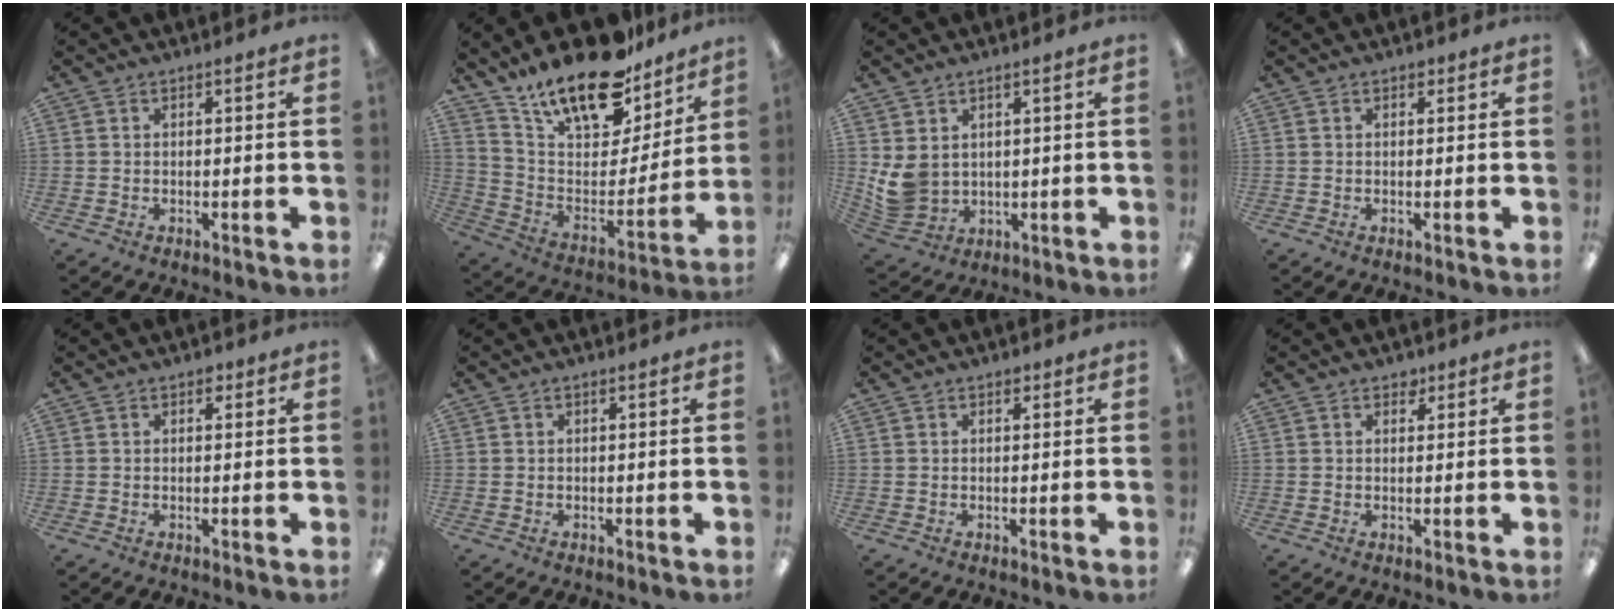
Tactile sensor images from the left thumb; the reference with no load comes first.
{"total": 22.0, "force": [17.1, 8.8, 10.6], "torque": [-0.188, -0.115, 0.304]}
{"total": 6.9, "force": [2.0, 5.6, 3.5], "torque": [-0.083, -0.008, 0.042]}
{"total": 0.9, "force": [0.5, 0.6, 0.3], "torque": [0.001, -0.001, 0.008]}
{"total": 1.4, "force": [0.7, 1.0, 0.7], "torque": [0.001, -0.003, 0.009]}
{"total": 0.0}
{"total": 0.8, "force": [0.5, 0.5, 0.3], "torque": [0.002, 0.000, 0.007]}
{"total": 1.9, "force": [1.3, 1.2, 0.6], "torque": [-0.005, -0.001, 0.022]}